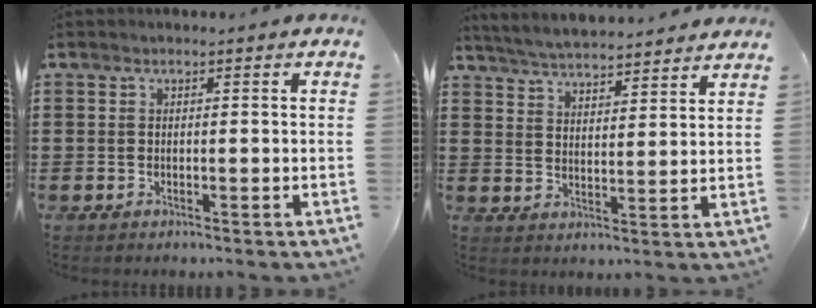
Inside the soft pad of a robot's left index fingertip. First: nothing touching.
{"total": 4.7, "force": [4.7, -0.2, 0.6], "torque": [-0.032, -0.025, 0.081]}